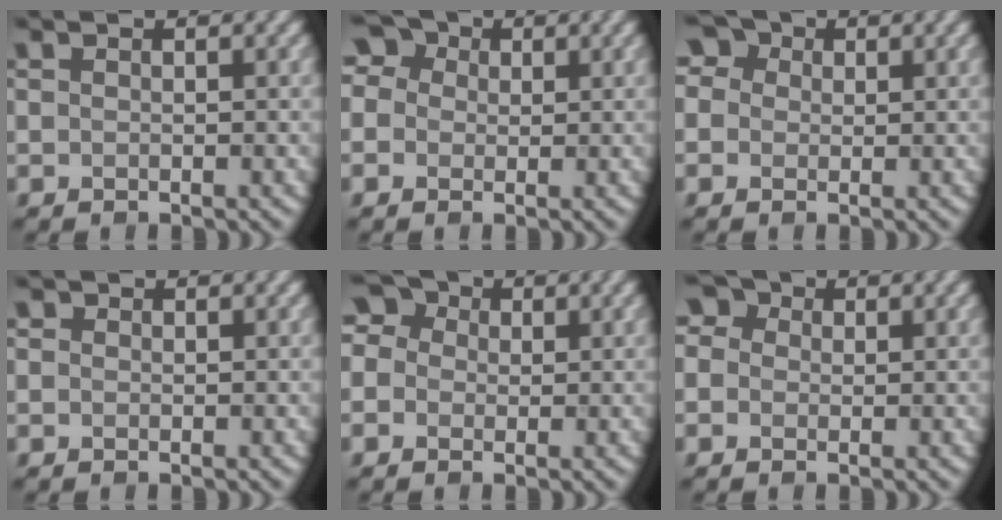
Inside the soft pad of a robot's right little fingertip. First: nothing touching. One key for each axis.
{"total": 5.8, "fx": 2.1, "fy": 4.6, "fz": 2.9, "tx": -0.053, "ty": 0.037, "tz": 0.003}
{"total": 5.1, "fx": 2.0, "fy": 3.9, "fz": 2.4, "tx": -0.046, "ty": 0.033, "tz": 0.003}
{"total": 0.5, "fx": 0.2, "fy": 0.5, "fz": 0.1, "tx": 0.000, "ty": -0.002, "tz": -0.002}
{"total": 5.2, "fx": 1.3, "fy": 4.3, "fz": 2.5, "tx": -0.043, "ty": 0.032, "tz": -0.012}
{"total": 4.3, "fx": 1.5, "fy": 3.5, "fz": 2.1, "tx": -0.034, "ty": 0.031, "tz": -0.008}